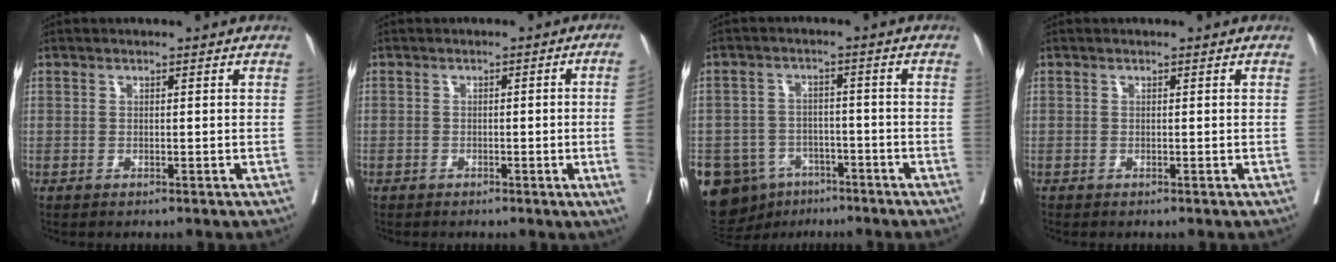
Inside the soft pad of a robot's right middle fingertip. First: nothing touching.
{"total": 5.3, "force": [-1.0, -1.3, 5.1], "torque": [-0.056, -0.004, -0.013]}
{"total": 16.0, "force": [-8.8, 12.1, 5.7], "torque": [-0.153, 0.017, -0.121]}
{"total": 0.0}